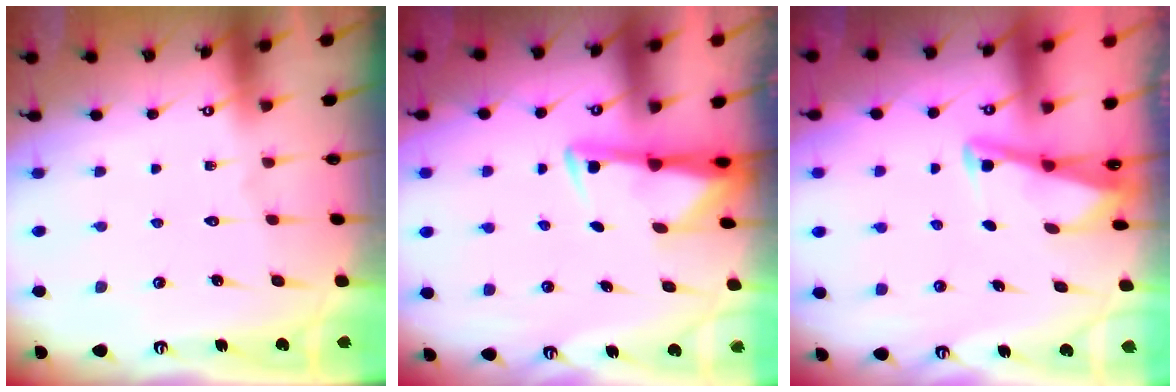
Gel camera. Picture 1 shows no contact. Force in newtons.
{"total": 3.0, "press": 2.9, "slide": 0.5}
{"total": 2.8, "press": 2.7, "slide": 0.4}